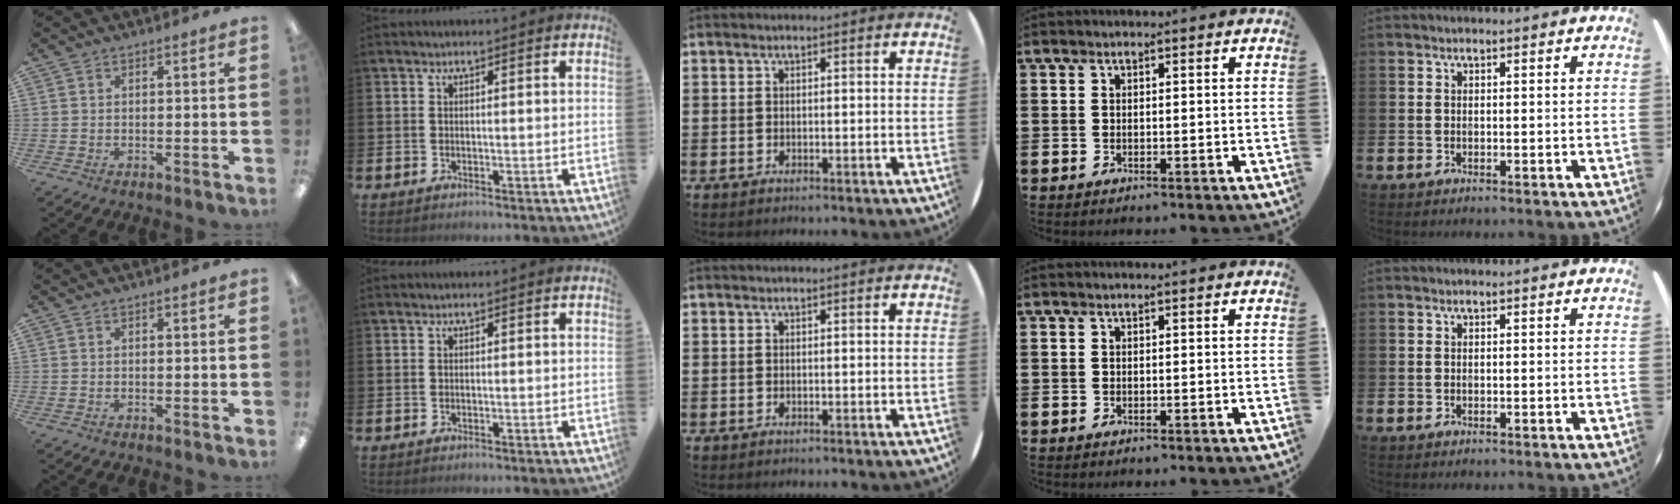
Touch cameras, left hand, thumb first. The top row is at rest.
{}